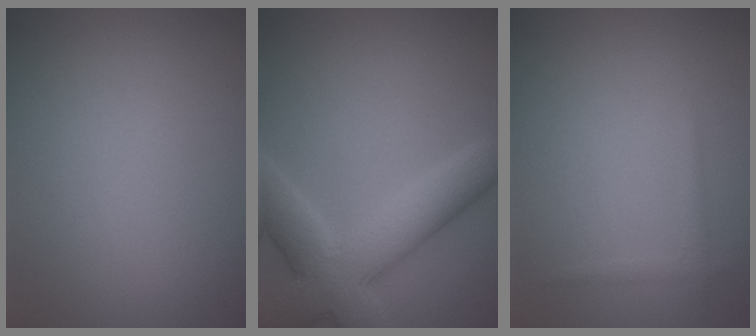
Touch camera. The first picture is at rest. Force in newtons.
{"total": 7.8, "press": 7.8, "slide": 0.5}
{"total": 0.9, "press": 0.9, "slide": 0.1}